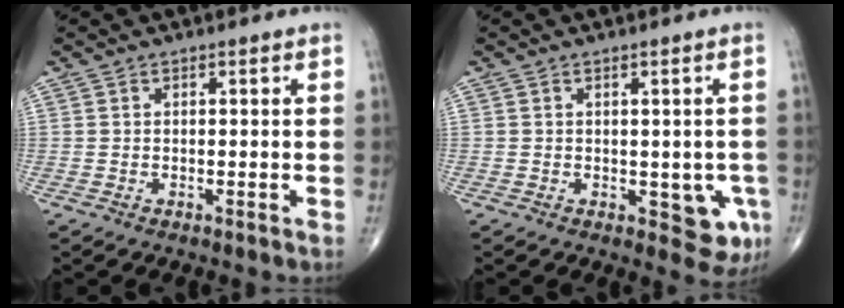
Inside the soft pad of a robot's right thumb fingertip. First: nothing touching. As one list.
[{"total": 5.4, "force": [-1.2, 3.0, 4.3], "torque": [-0.018, -0.004, -0.008]}]